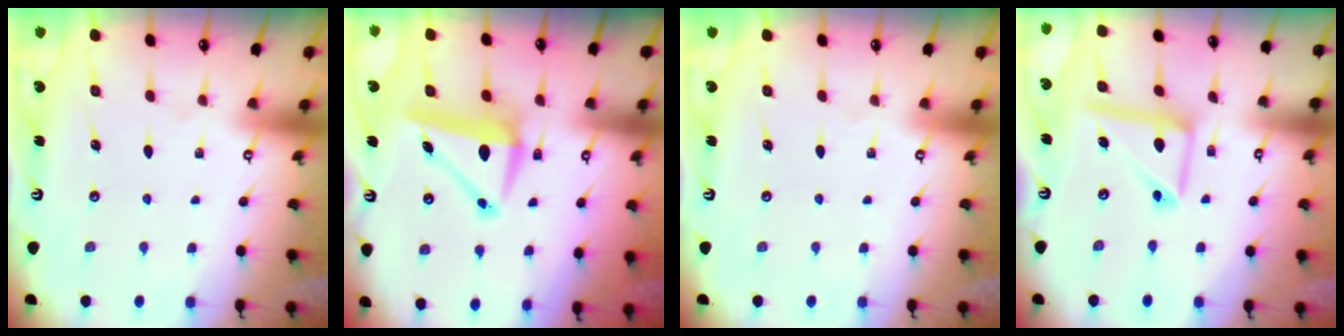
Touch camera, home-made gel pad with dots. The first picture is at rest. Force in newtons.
{"total": 7.4, "press": 7.2, "slide": 1.6}
{"total": 0.0}
{"total": 13.3, "press": 13.2, "slide": 1.3}